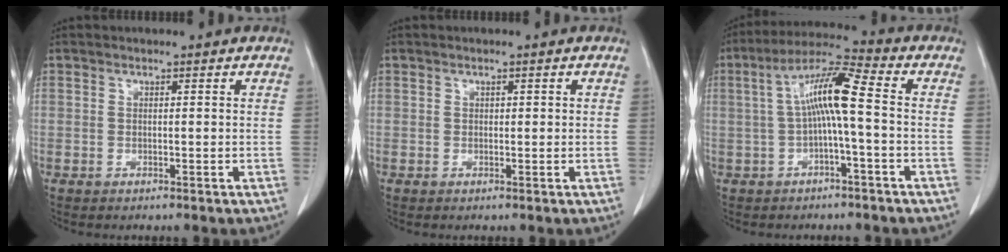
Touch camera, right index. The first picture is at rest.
{"total": 0.6, "force": [0.1, 0.3, 0.5], "torque": [-0.007, 0.001, 0.003]}
{"total": 8.8, "force": [-0.1, 0.2, 8.8], "torque": [-0.163, 0.027, -0.007]}